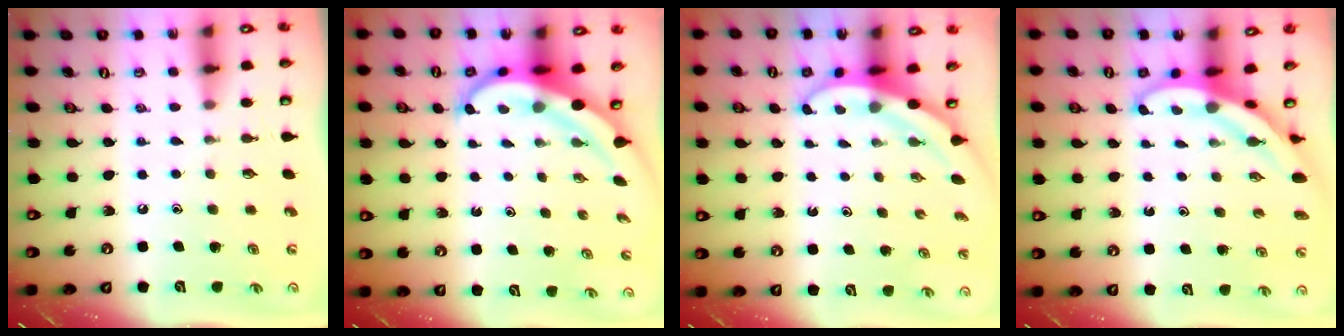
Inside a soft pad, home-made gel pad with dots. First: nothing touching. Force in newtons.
{"total": 5.7, "press": 5.5, "slide": 1.6}
{"total": 3.3, "press": 3.3, "slide": 0.1}
{"total": 3.4, "press": 3.4, "slide": 0.1}